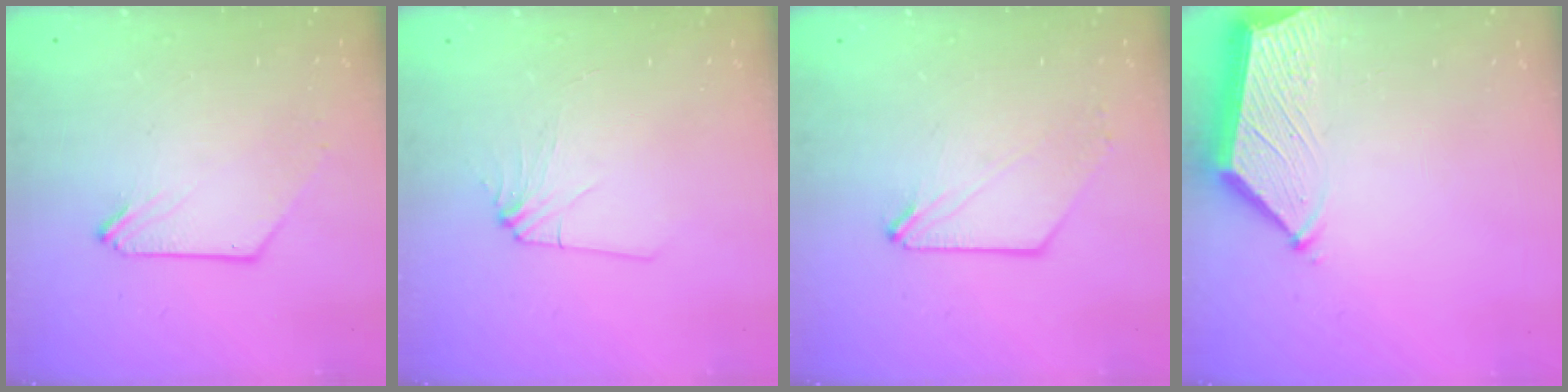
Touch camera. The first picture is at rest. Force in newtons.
{"total": 3.0, "press": 3.0, "slide": 0.3}
{"total": 0.5, "press": 0.5, "slide": 0.0}
{"total": 5.8, "press": 5.8, "slide": 0.3}